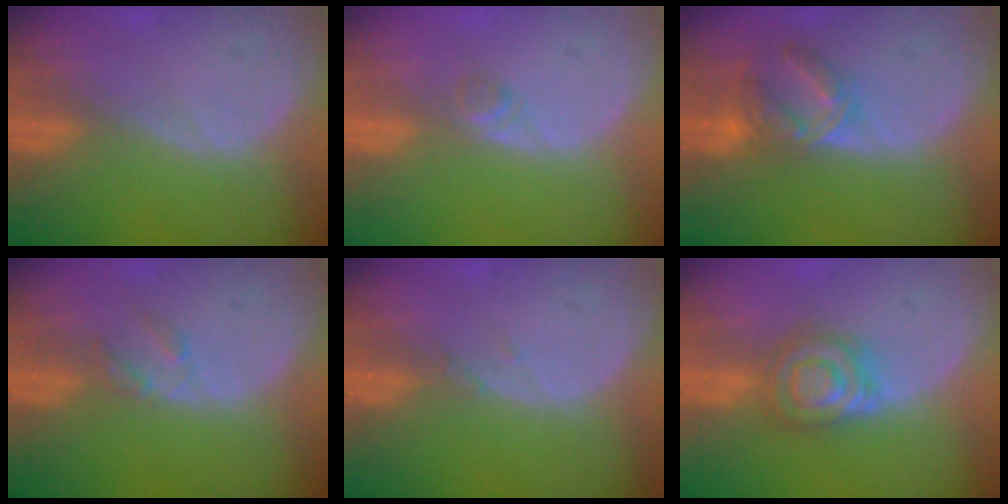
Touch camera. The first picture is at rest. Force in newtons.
{"total": 1.6, "press": 1.4, "slide": 0.8}
{"total": 7.1, "press": 6.2, "slide": 3.6}
{"total": 2.2, "press": 2.1, "slide": 0.4}
{"total": 0.7, "press": 0.7, "slide": 0.3}
{"total": 6.3, "press": 6.3, "slide": 0.5}